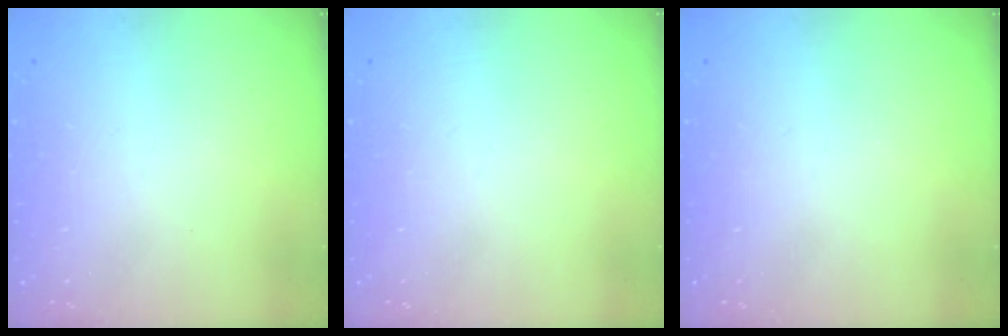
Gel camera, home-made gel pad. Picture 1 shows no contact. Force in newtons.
{"total": 0.0}
{"total": 0.0}